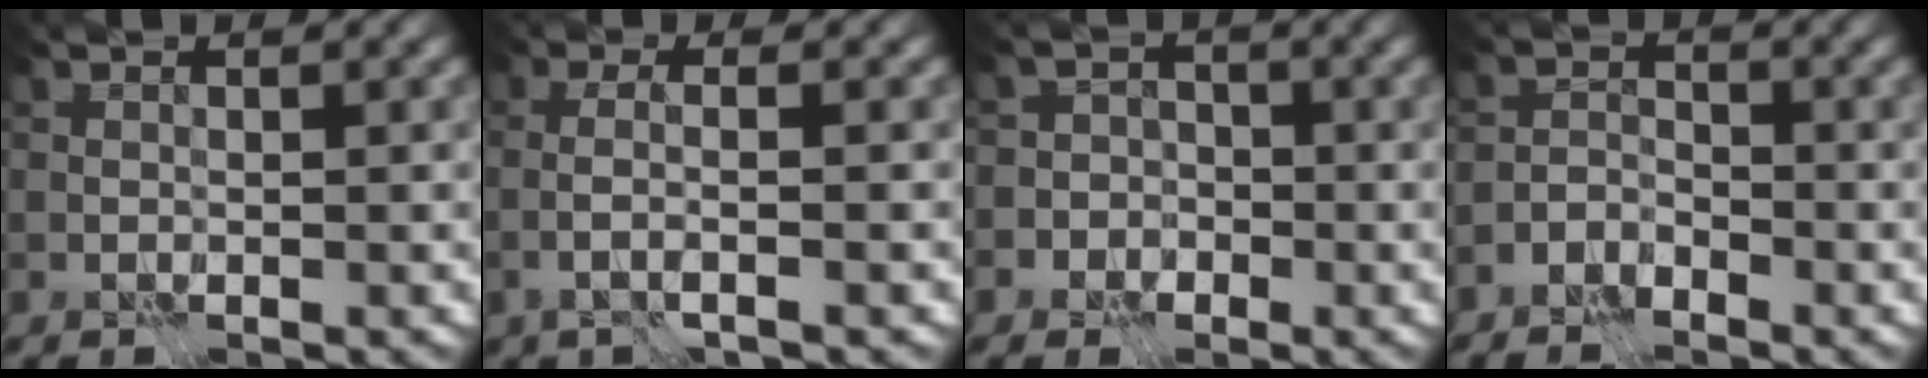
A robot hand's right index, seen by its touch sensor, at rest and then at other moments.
{"total": 2.3, "force": [-0.5, 0.0, 2.3], "torque": [-0.042, 0.001, -0.012]}
{"total": 4.6, "force": [-2.1, 4.0, 0.5], "torque": [0.017, 0.011, -0.065]}
{"total": 2.6, "force": [-2.3, 0.9, 0.6], "torque": [-0.009, 0.007, -0.055]}